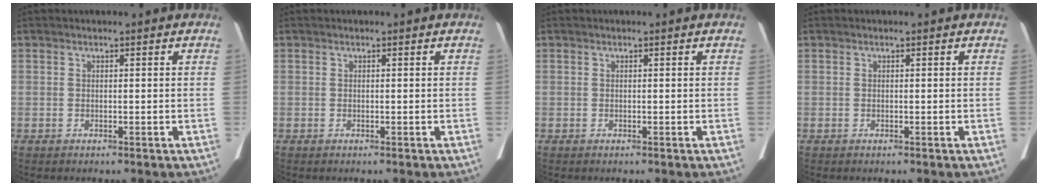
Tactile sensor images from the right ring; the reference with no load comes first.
{"total": 0.0}
{"total": 0.0}
{"total": 0.0}